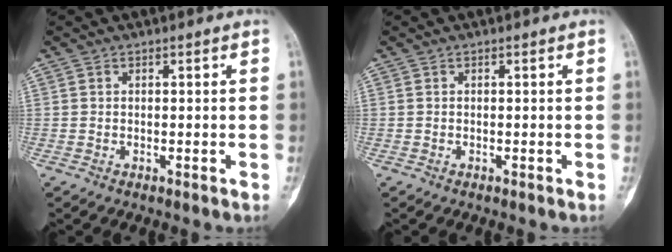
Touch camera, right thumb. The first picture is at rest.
{"total": 0.0}